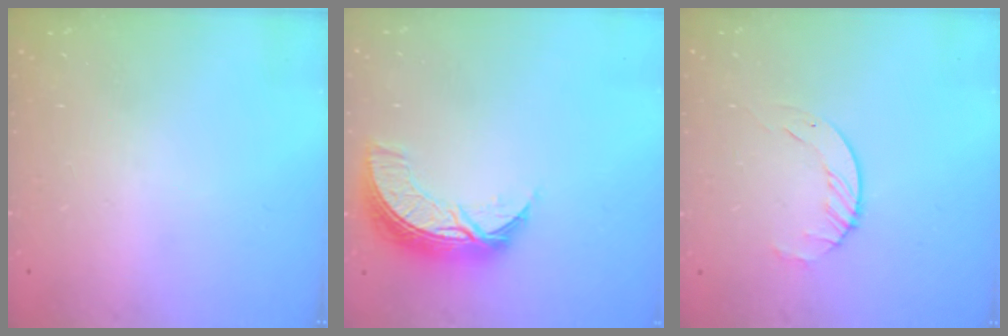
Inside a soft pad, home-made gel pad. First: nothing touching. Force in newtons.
{"total": 9.3, "press": 9.3, "slide": 0.7}
{"total": 3.5, "press": 3.4, "slide": 0.4}